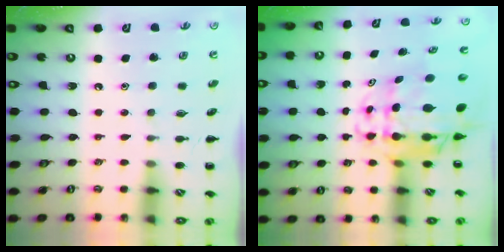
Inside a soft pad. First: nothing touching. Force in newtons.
{"total": 9.5, "press": 9.0, "slide": 3.0}